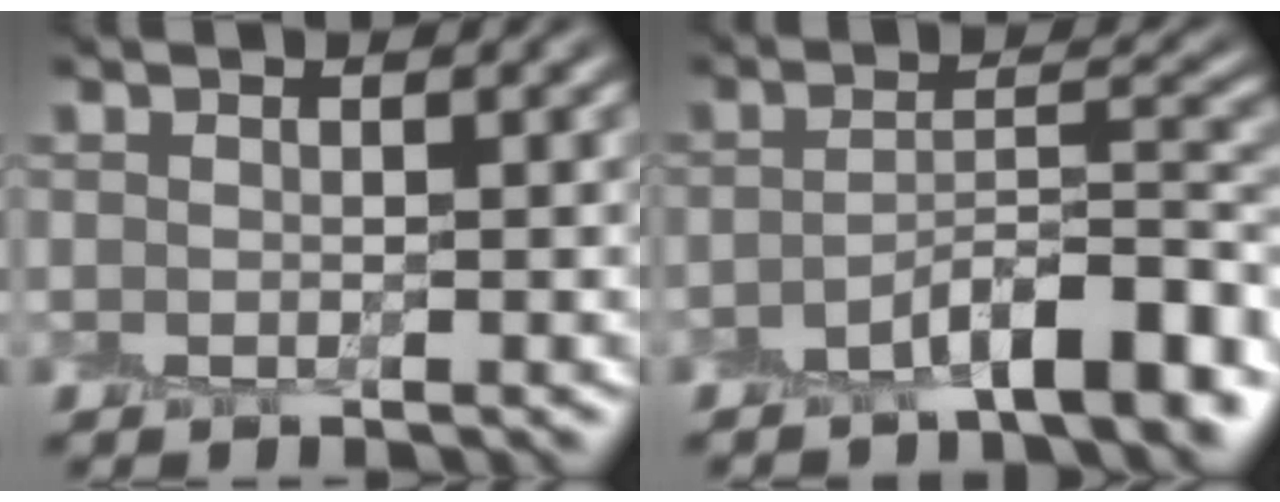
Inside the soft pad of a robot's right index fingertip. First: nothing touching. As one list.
[{"total": 6.1, "force": [-3.6, 1.6, 4.7], "torque": [-0.069, 0.014, -0.059]}]